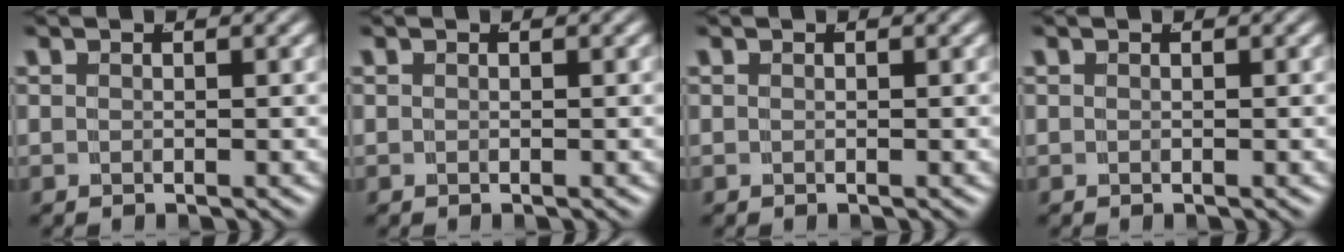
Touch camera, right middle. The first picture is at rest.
{"total": 0.0}
{"total": 0.0}
{"total": 0.0}